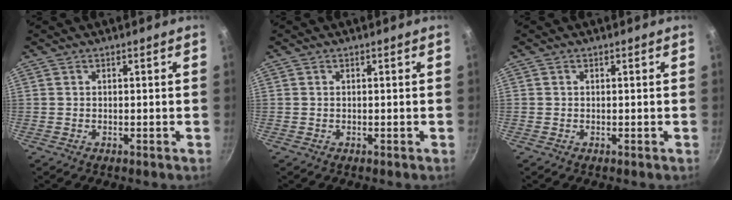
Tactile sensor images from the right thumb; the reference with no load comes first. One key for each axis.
{"total": 0.0}
{"total": 0.0}